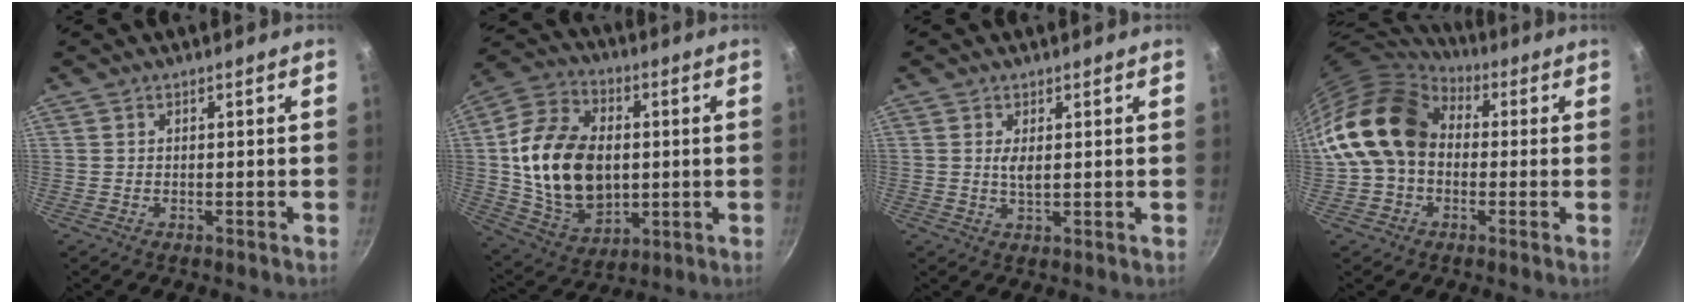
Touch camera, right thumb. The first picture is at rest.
{"total": 21.1, "force": [0.9, 14.6, 15.3], "torque": [-0.258, 0.003, 0.020]}
{"total": 2.5, "force": [0.6, 1.0, 2.2], "torque": [-0.041, -0.004, 0.013]}
{"total": 16.1, "force": [1.5, 12.2, 10.4], "torque": [-0.168, 0.030, 0.016]}